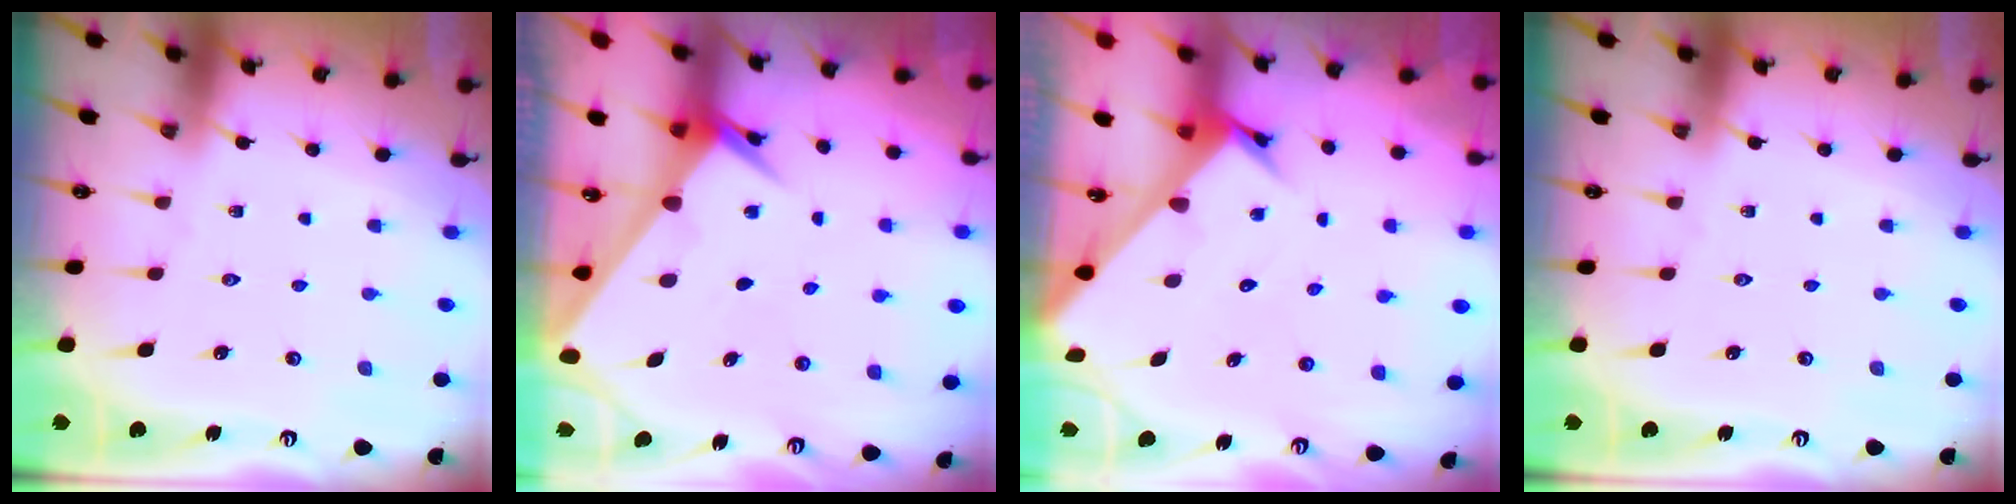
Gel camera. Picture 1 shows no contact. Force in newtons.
{"total": 2.8, "press": 2.8, "slide": 0.2}
{"total": 2.8, "press": 2.8, "slide": 0.2}
{"total": 0.0}